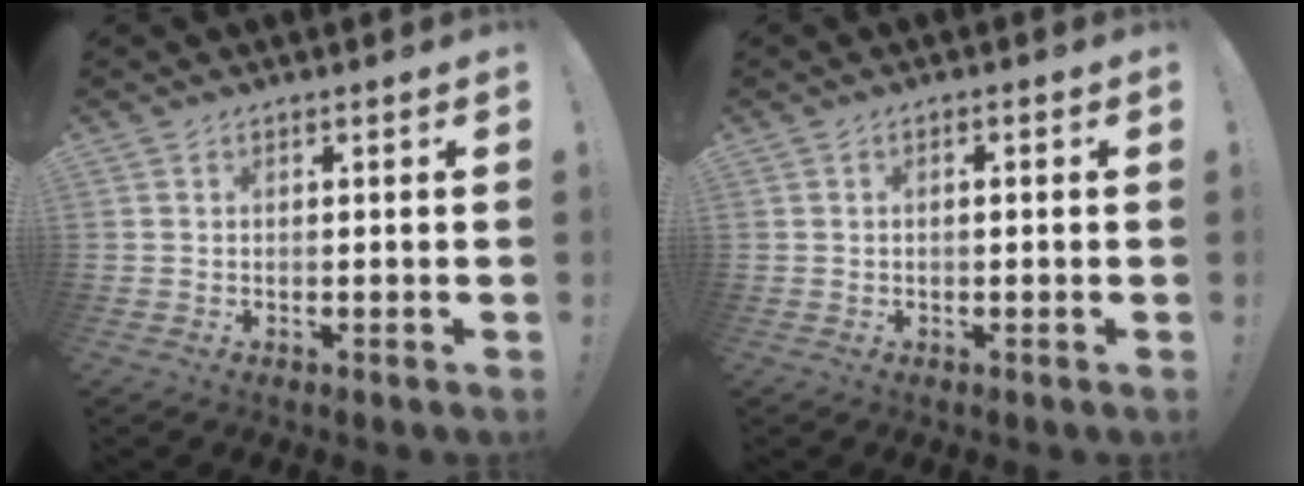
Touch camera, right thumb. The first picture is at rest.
{"total": 0.9, "force": [-0.4, 0.0, 0.8], "torque": [-0.016, 0.003, -0.008]}